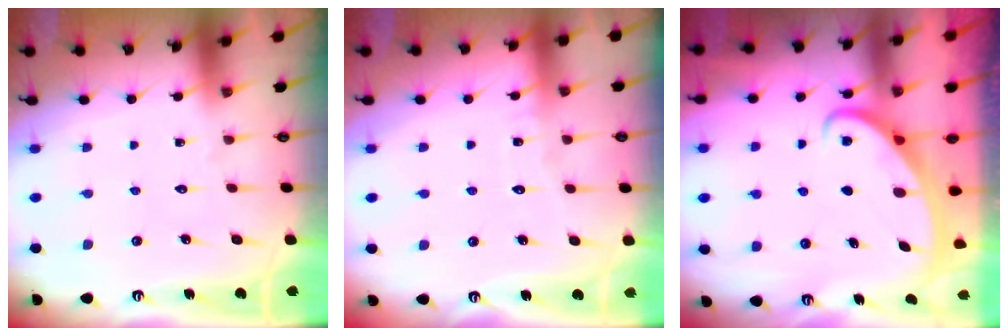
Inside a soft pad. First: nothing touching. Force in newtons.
{"total": 2.9, "press": 2.8, "slide": 0.3}
{"total": 2.6, "press": 2.6, "slide": 0.3}